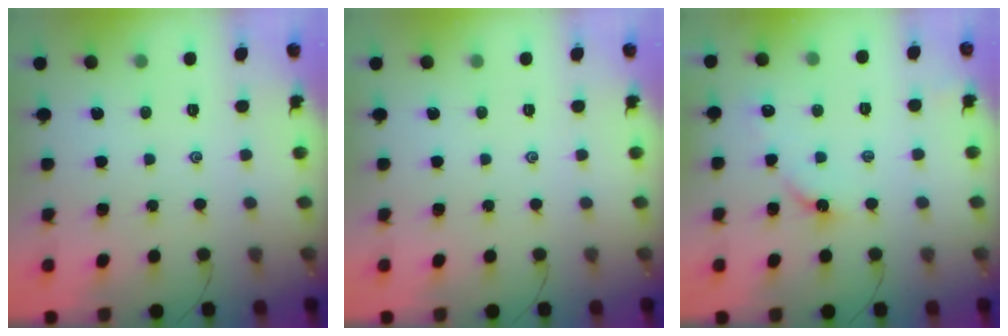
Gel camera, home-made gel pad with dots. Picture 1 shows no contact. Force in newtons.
{"total": 0.0}
{"total": 4.6, "press": 4.5, "slide": 0.5}